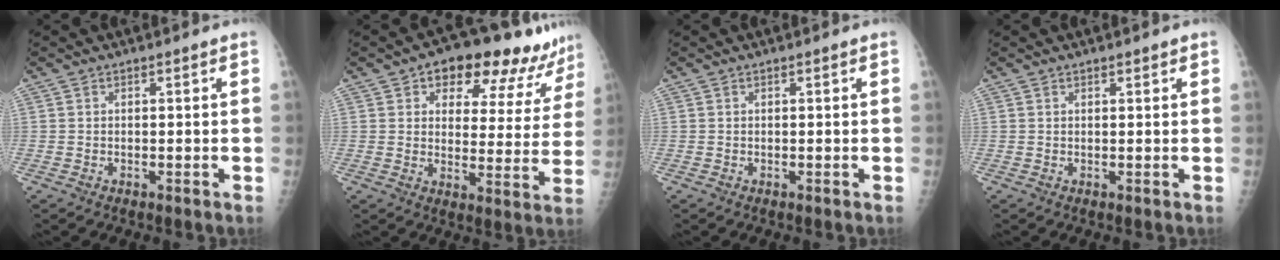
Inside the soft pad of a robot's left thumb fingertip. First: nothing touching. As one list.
[{"total": 16.6, "force": [12.0, 8.0, 8.1], "torque": [-0.047, -0.039, 0.145]}, {"total": 0.0}, {"total": 0.8, "force": [0.6, 0.3, 0.4], "torque": [-0.003, -0.001, 0.008]}]